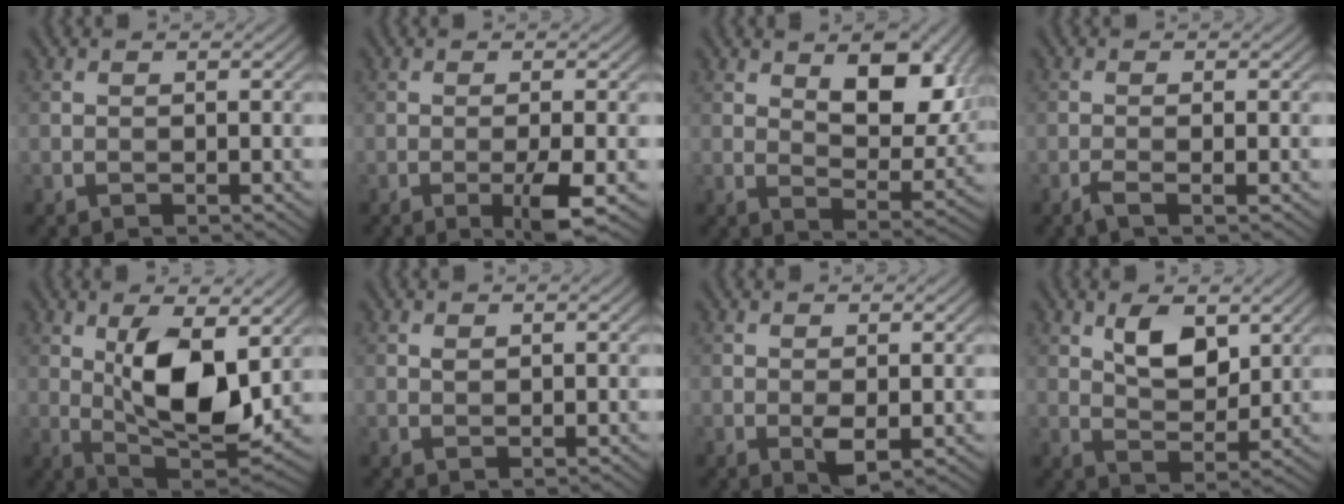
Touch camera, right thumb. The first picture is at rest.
{"total": 3.8, "force": [-1.4, 0.3, 3.6], "torque": [-0.063, 0.001, -0.027]}
{"total": 10.9, "force": [4.3, 5.6, 8.3], "torque": [-0.123, -0.010, 0.071]}
{"total": 1.5, "force": [-0.8, 0.1, 1.3], "torque": [-0.028, 0.004, -0.021]}
{"total": 11.5, "force": [2.0, 5.1, 10.2], "torque": [-0.181, -0.012, 0.040]}
{"total": 0.7, "force": [0.4, 0.4, 0.4], "torque": [-0.012, -0.001, 0.009]}
{"total": 2.2, "force": [-0.1, 1.0, 1.9], "torque": [-0.038, -0.006, 0.001]}
{"total": 5.9, "force": [2.8, 3.0, 4.3], "torque": [-0.081, -0.006, 0.053]}